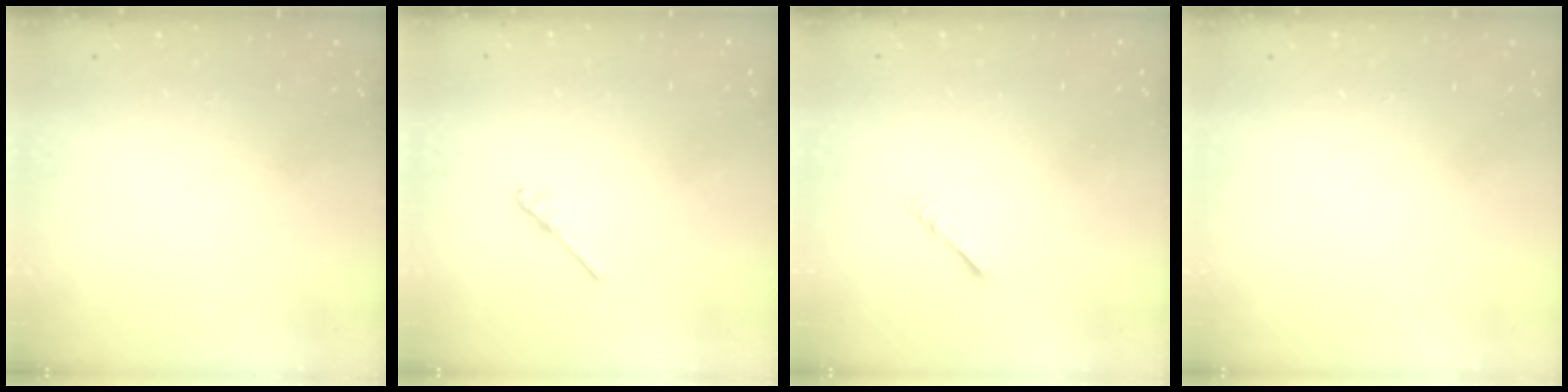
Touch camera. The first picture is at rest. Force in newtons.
{"total": 4.5, "press": 4.4, "slide": 0.7}
{"total": 1.7, "press": 1.6, "slide": 0.4}
{"total": 0.0}